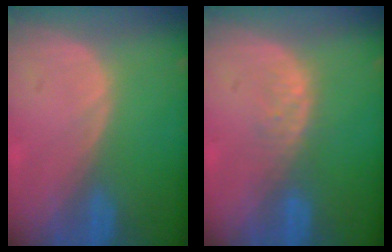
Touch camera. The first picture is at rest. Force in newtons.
{"total": 2.8, "press": 2.8, "slide": 0.3}